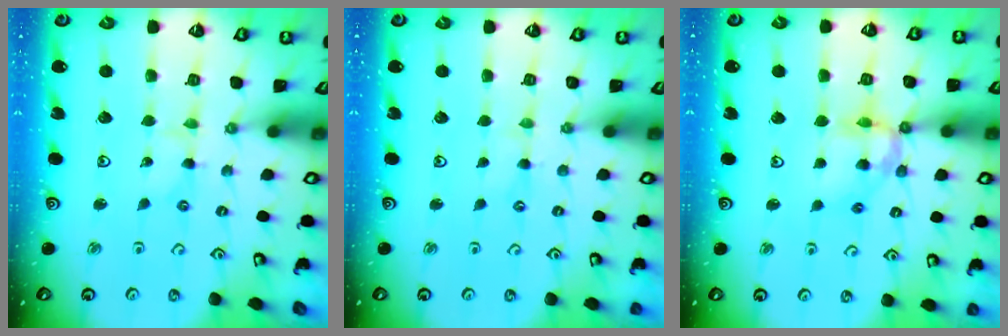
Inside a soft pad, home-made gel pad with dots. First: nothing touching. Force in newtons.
{"total": 0.8, "press": 0.8, "slide": 0.2}
{"total": 11.2, "press": 11.2, "slide": 0.9}